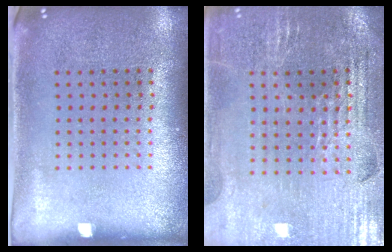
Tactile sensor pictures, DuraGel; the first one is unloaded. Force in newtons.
{"total": 2.9, "press": 2.9, "slide": 0.5}